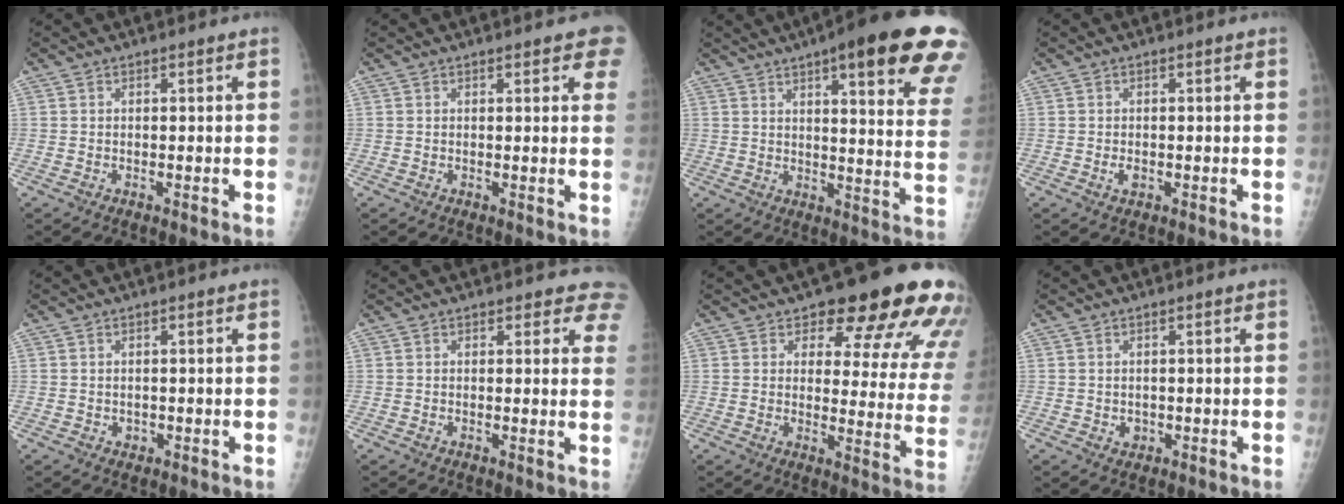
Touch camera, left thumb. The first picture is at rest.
{"total": 4.8, "force": [2.9, 1.6, 3.5], "torque": [-0.014, -0.001, 0.029]}
{"total": 24.9, "force": [14.6, 5.4, 19.4], "torque": [-0.208, -0.033, 0.177]}
{"total": 1.3, "force": [-0.3, 0.8, 0.9], "torque": [-0.016, -0.002, -0.003]}
{"total": 0.9, "force": [-0.1, 0.9, 0.4], "torque": [-0.004, 0.001, 0.002]}
{"total": 5.4, "force": [4.8, 2.3, 1.2], "torque": [0.031, -0.020, 0.031]}
{"total": 18.8, "force": [13.6, 6.8, 11.1], "torque": [-0.088, -0.076, 0.151]}
{"total": 1.3, "force": [-0.1, 1.2, 0.6], "torque": [-0.005, 0.001, 0.003]}